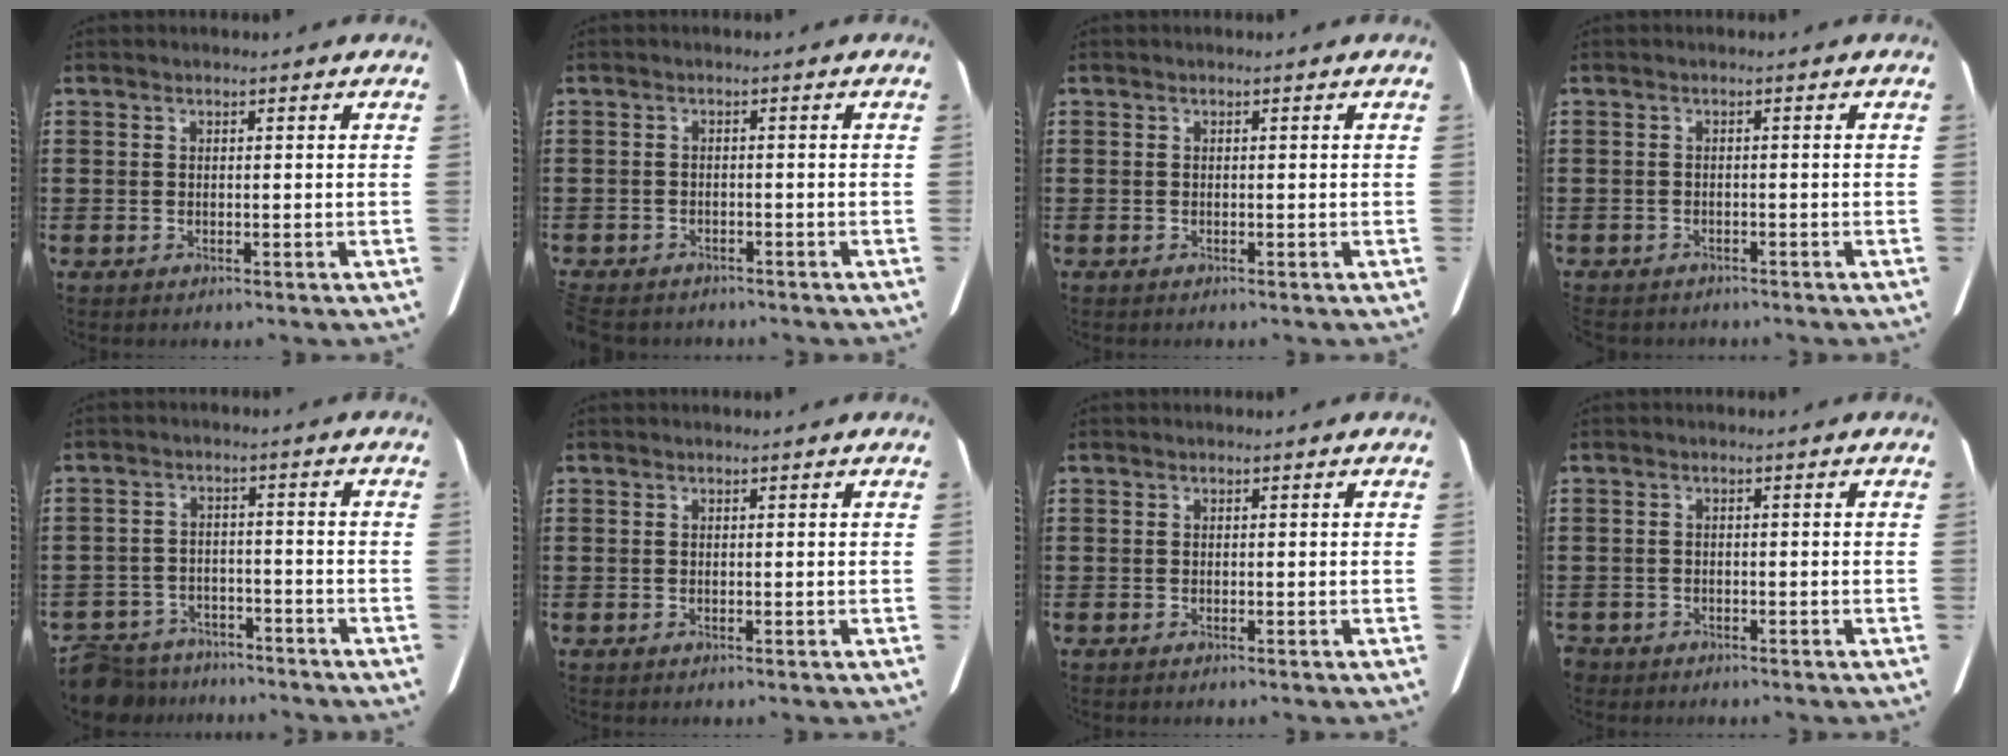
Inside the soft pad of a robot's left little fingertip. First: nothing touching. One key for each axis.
{"total": 1.5, "fx": -1.5, "fy": 0.2, "fz": 0.0, "tx": -0.006, "ty": 0.001, "tz": -0.033}
{"total": 0.0}
{"total": 1.0, "fx": -1.0, "fy": 0.2, "fz": 0.0, "tx": -0.004, "ty": 0.000, "tz": -0.021}
{"total": 5.3, "fx": -5.1, "fy": 1.2, "fz": 0.5, "tx": -0.027, "ty": 0.011, "tz": -0.109}
{"total": 0.0}
{"total": 0.0}
{"total": 1.1, "fx": -1.0, "fy": 0.3, "fz": -0.1, "tx": -0.003, "ty": 0.003, "tz": -0.023}